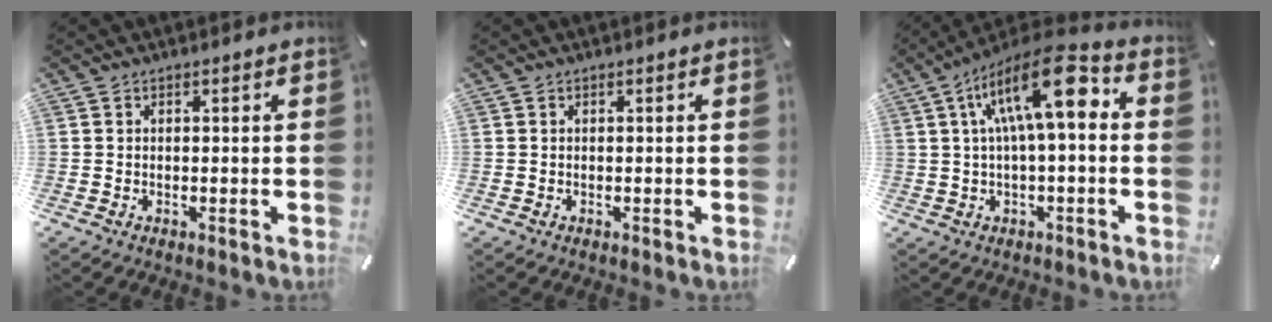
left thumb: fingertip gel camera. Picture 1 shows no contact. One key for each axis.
{"total": 0.0}
{"total": 17.3, "fx": 4.3, "fy": 6.4, "fz": 15.5, "tx": -0.263, "ty": -0.011, "tz": 0.065}